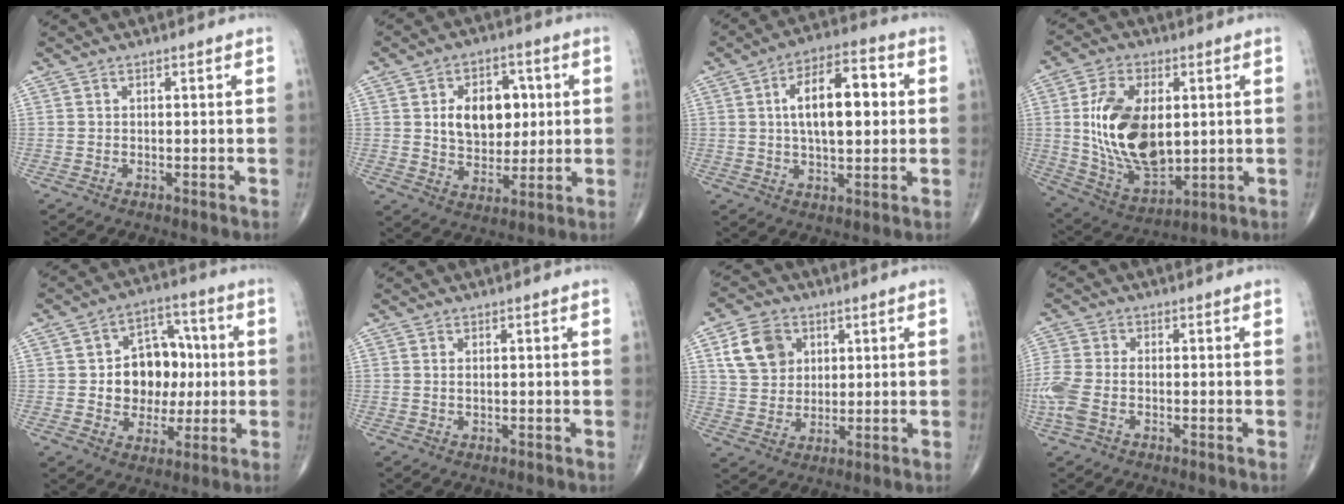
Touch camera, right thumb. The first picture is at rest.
{"total": 12.2, "force": [2.2, 8.4, 8.5], "torque": [-0.089, -0.005, 0.042]}
{"total": 13.9, "force": [2.1, 6.4, 12.2], "torque": [-0.180, 0.012, 0.030]}
{"total": 19.1, "force": [1.8, 11.0, 15.5], "torque": [-0.272, -0.017, 0.049]}
{"total": 13.3, "force": [0.6, 10.2, 8.4], "torque": [-0.070, 0.025, 0.013]}
{"total": 0.5, "force": [0.2, 0.1, 0.4], "torque": [-0.009, -0.002, 0.005]}
{"total": 9.7, "force": [3.6, 7.6, 4.8], "torque": [-0.063, -0.008, 0.069]}
{"total": 7.4, "force": [-2.0, 4.3, 5.6], "torque": [-0.160, 0.006, -0.044]}